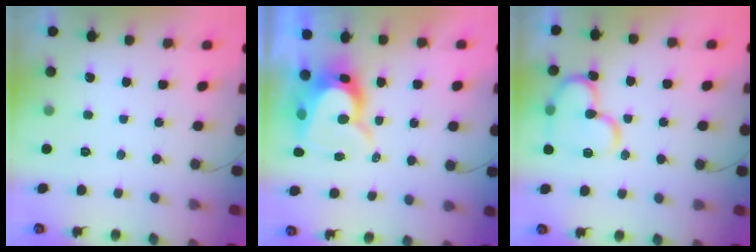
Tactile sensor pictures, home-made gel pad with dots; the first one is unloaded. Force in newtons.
{"total": 11.1, "press": 11.0, "slide": 0.9}
{"total": 16.9, "press": 16.8, "slide": 1.8}